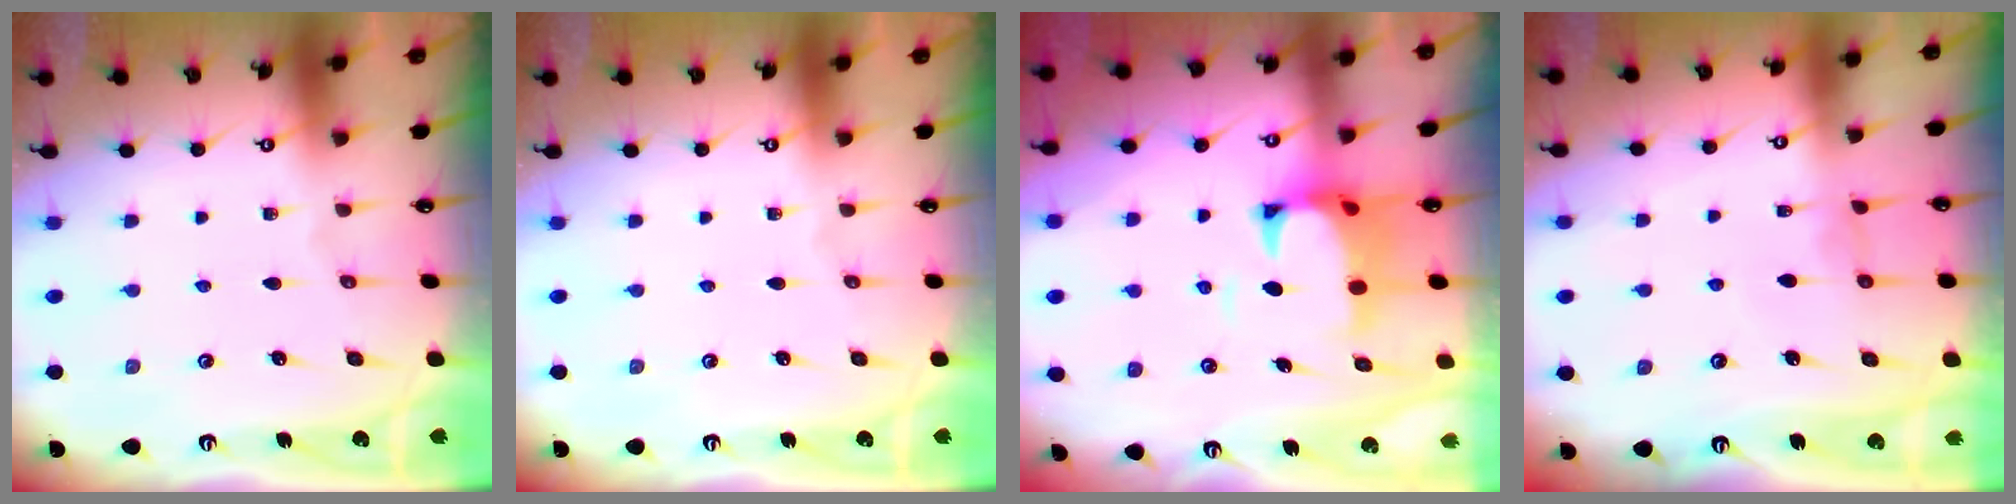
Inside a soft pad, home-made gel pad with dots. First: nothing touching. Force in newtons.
{"total": 0.0}
{"total": 2.8, "press": 2.5, "slide": 1.1}
{"total": 0.6, "press": 0.4, "slide": 0.5}